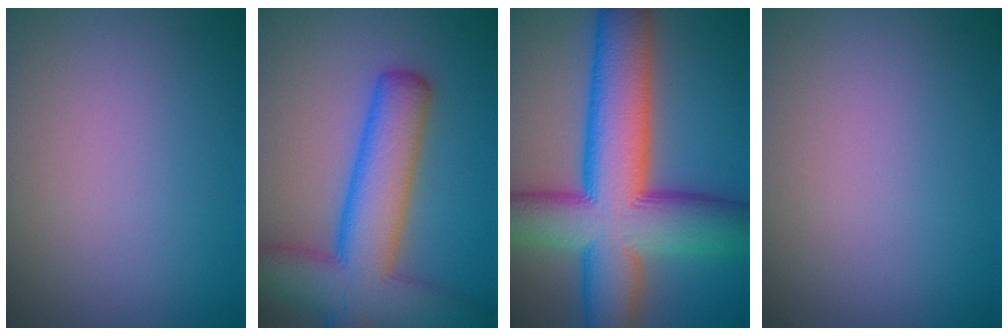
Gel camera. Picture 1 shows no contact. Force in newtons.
{"total": 9.4, "press": 9.4, "slide": 0.5}
{"total": 14.3, "press": 14.3, "slide": 0.6}
{"total": 0.0}